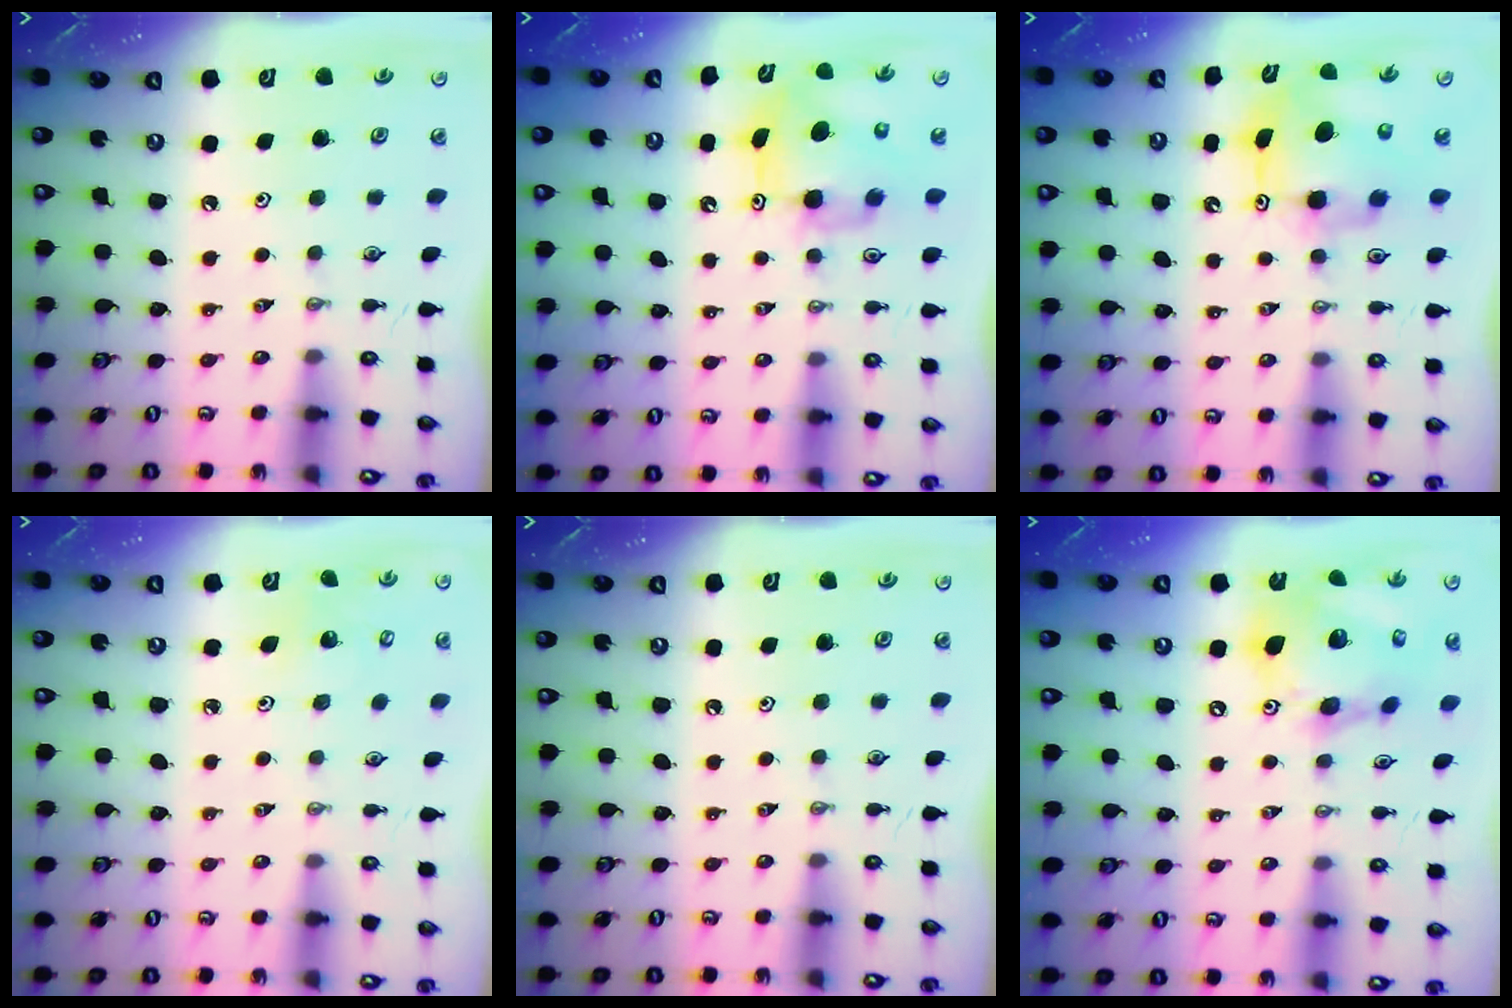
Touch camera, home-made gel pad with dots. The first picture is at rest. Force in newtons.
{"total": 9.1, "press": 9.1, "slide": 0.6}
{"total": 9.3, "press": 9.3, "slide": 0.7}
{"total": 2.7, "press": 2.7, "slide": 0.2}
{"total": 0.0}
{"total": 18.8, "press": 18.6, "slide": 3.2}